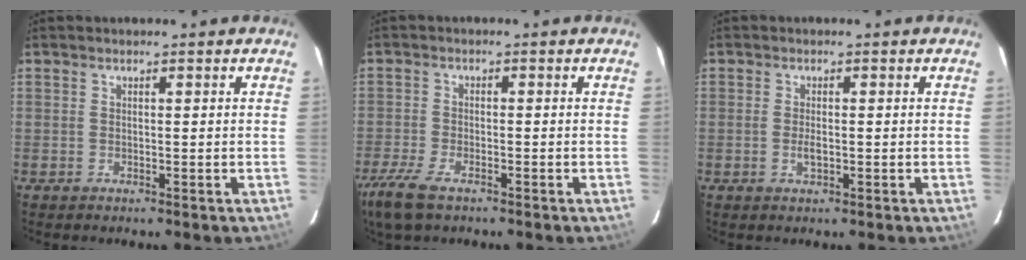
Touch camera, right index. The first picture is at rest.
{"total": 7.9, "force": [-5.5, 2.7, 4.9], "torque": [-0.133, -0.023, -0.108]}
{"total": 2.0, "force": [-0.5, 0.9, 1.7], "torque": [-0.034, -0.002, -0.009]}